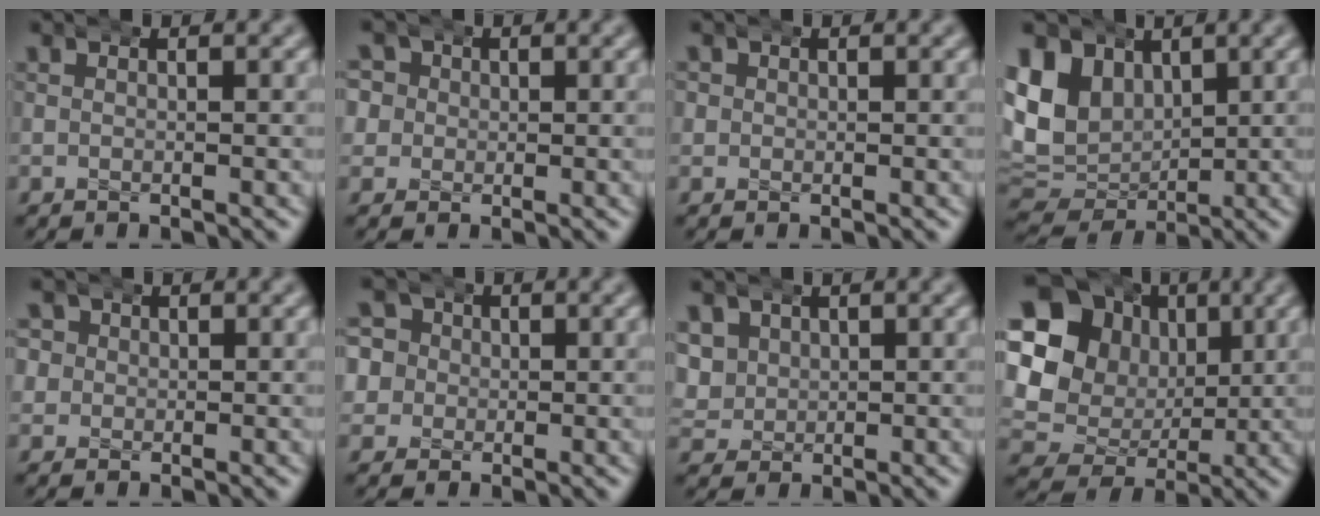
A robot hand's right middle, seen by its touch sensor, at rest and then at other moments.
{"total": 4.8, "force": [0.9, 4.4, 1.7], "torque": [-0.050, -0.005, 0.010]}
{"total": 1.3, "force": [0.2, 1.3, 0.3], "torque": [-0.013, 0.000, 0.003]}
{"total": 12.8, "force": [1.0, 11.0, 6.4], "torque": [-0.145, -0.030, 0.021]}
{"total": 3.0, "force": [0.6, 2.8, 0.9], "torque": [-0.032, -0.004, 0.009]}
{"total": 7.2, "force": [0.9, 6.6, 2.8], "torque": [-0.079, -0.009, 0.008]}
{"total": 5.4, "force": [0.6, 5.0, 1.9], "torque": [-0.064, -0.015, 0.015]}
{"total": 15.7, "force": [2.6, 12.8, 8.7], "torque": [-0.154, -0.002, 0.037]}